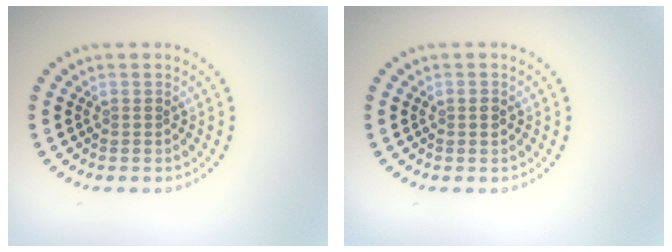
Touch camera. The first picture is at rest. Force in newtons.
{"total": 1.1, "press": 1.1, "slide": 0.0}